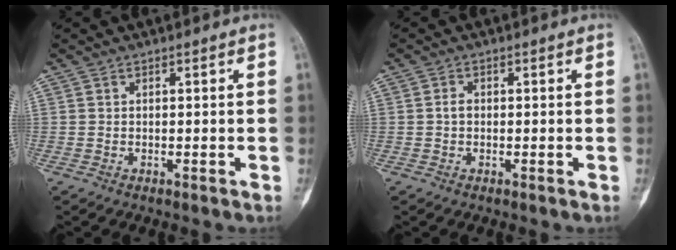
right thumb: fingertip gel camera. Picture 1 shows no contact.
{"total": 1.4, "force": [-0.1, 1.1, 0.9], "torque": [-0.010, 0.004, -0.005]}